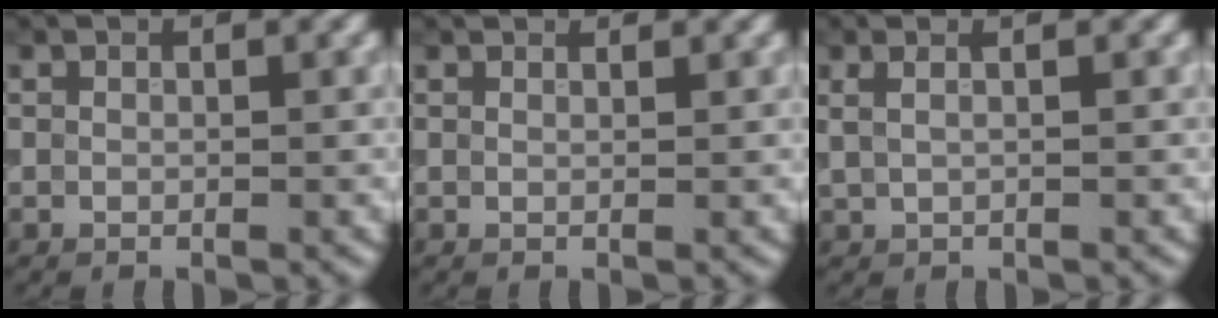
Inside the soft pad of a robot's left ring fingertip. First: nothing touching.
{"total": 1.2, "force": [1.1, 0.3, 0.2], "torque": [-0.013, 0.004, 0.017]}
{"total": 1.6, "force": [0.9, 0.4, 1.3], "torque": [-0.026, -0.001, 0.011]}